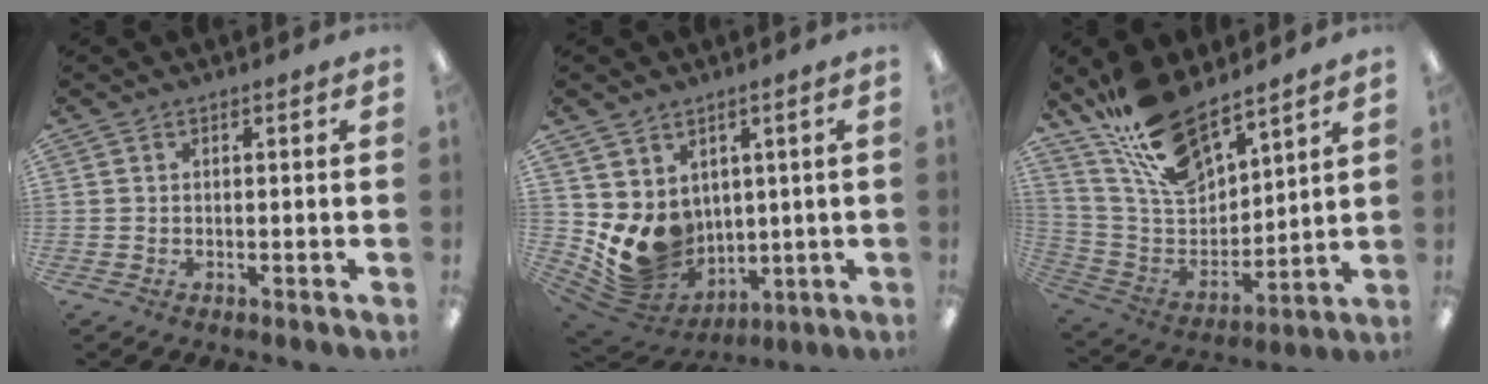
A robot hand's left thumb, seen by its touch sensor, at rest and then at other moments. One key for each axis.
{"total": 10.6, "fx": 0.6, "fy": 9.5, "fz": 4.8, "tx": -0.092, "ty": -0.031, "tz": 0.022}
{"total": 17.7, "fx": 14.0, "fy": 7.1, "fz": 8.3, "tx": -0.178, "ty": -0.077, "tz": 0.256}